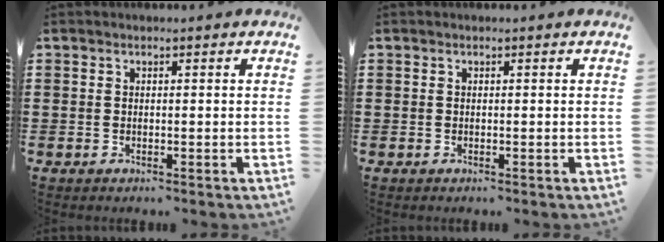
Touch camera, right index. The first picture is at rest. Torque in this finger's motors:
{"motor_torque": [-0.04, 0.04, 0.00, 0.00]}